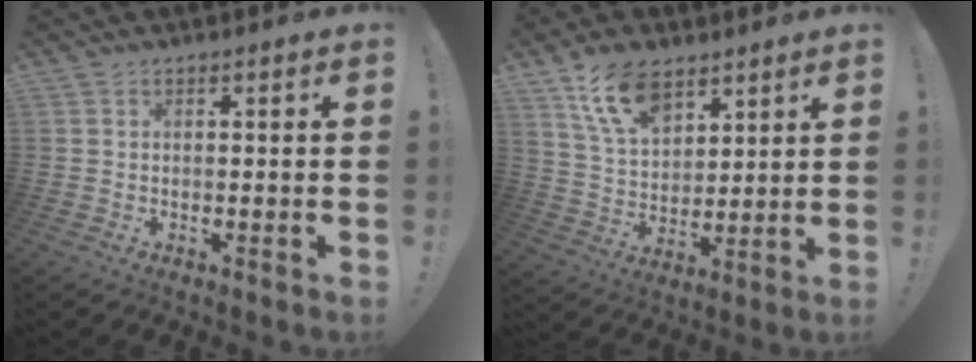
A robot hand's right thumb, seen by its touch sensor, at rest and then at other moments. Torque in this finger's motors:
{"motor_torque": [0.79, 2.25, 0.54, 0.40, 0.03]}